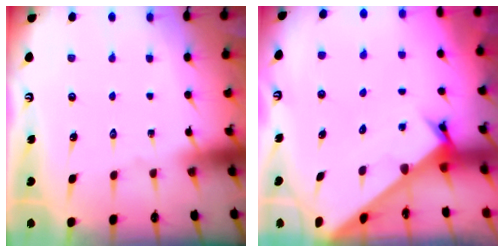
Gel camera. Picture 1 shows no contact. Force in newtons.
{"total": 2.3, "press": 2.3, "slide": 0.1}